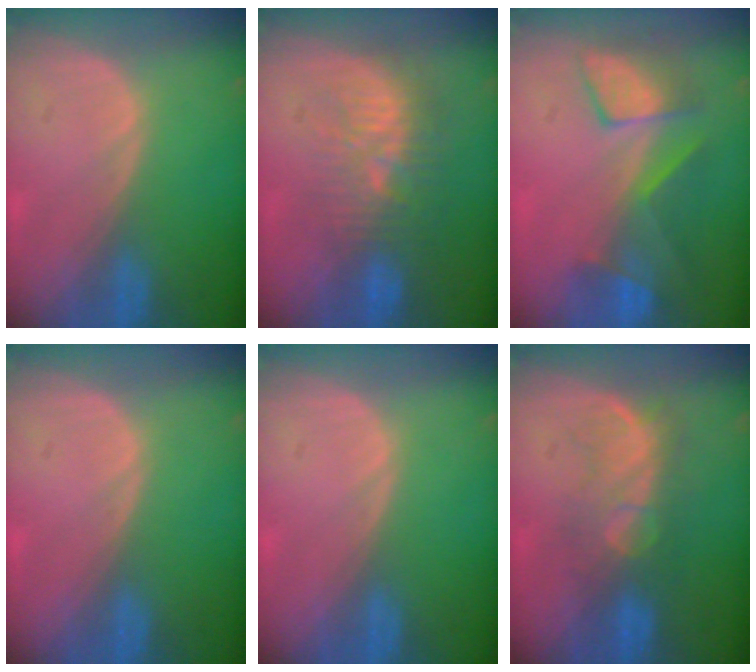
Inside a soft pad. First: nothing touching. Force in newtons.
{"total": 9.3, "press": 8.9, "slide": 2.5}
{"total": 7.5, "press": 7.4, "slide": 1.3}
{"total": 0.0}
{"total": 0.0}
{"total": 7.6, "press": 7.3, "slide": 2.1}